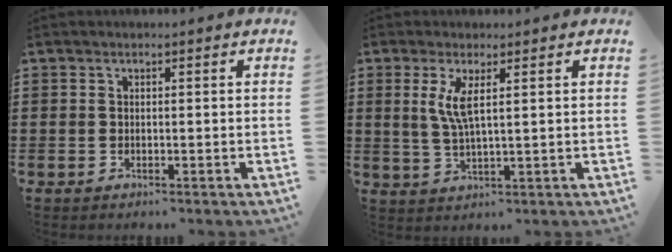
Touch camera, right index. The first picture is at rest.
{"total": 4.3, "force": [1.4, 0.7, 4.0], "torque": [-0.084, -0.001, 0.022]}